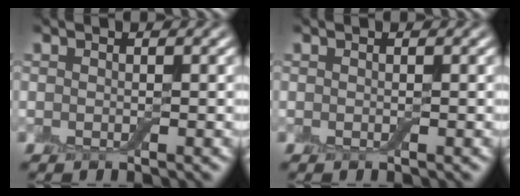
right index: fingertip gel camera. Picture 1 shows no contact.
{"total": 0.0}